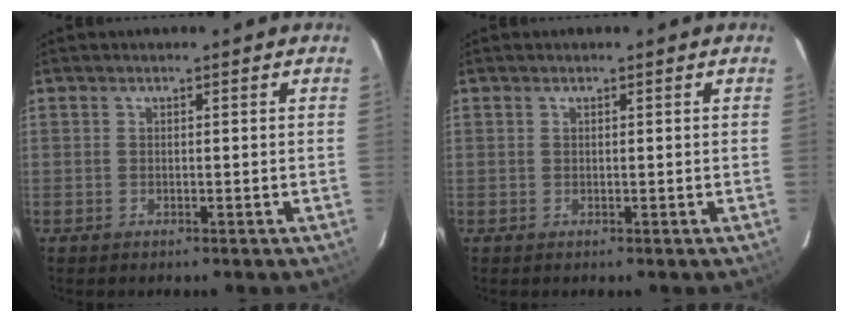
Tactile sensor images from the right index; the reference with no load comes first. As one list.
[{"total": 0.0}]